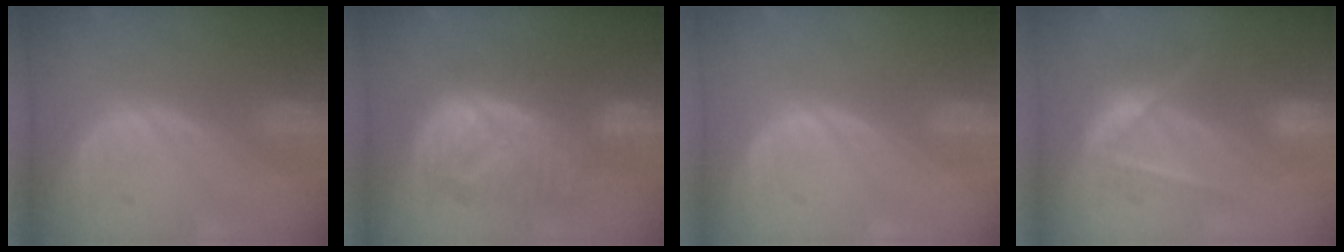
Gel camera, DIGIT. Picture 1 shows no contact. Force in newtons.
{"total": 10.4, "press": 10.4, "slide": 0.8}
{"total": 0.0}
{"total": 7.2, "press": 6.3, "slide": 3.5}